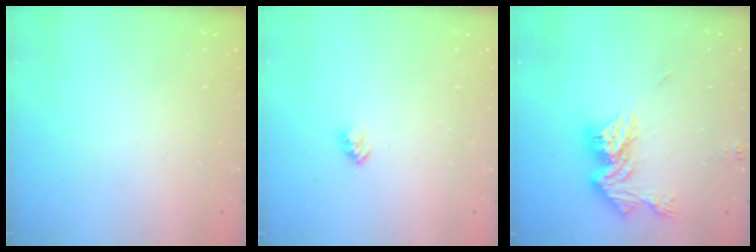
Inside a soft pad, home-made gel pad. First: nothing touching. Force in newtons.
{"total": 2.8, "press": 2.8, "slide": 0.4}
{"total": 14.0, "press": 13.9, "slide": 1.2}